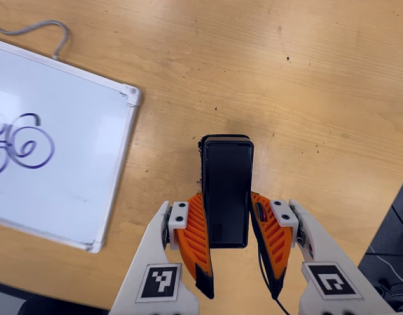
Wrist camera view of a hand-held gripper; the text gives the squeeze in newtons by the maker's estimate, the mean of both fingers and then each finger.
{"total": 4.5, "left": 3.0, "right": 5.9}